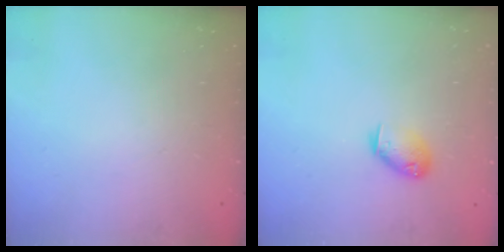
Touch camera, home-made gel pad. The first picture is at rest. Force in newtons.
{"total": 8.2, "press": 8.1, "slide": 1.2}